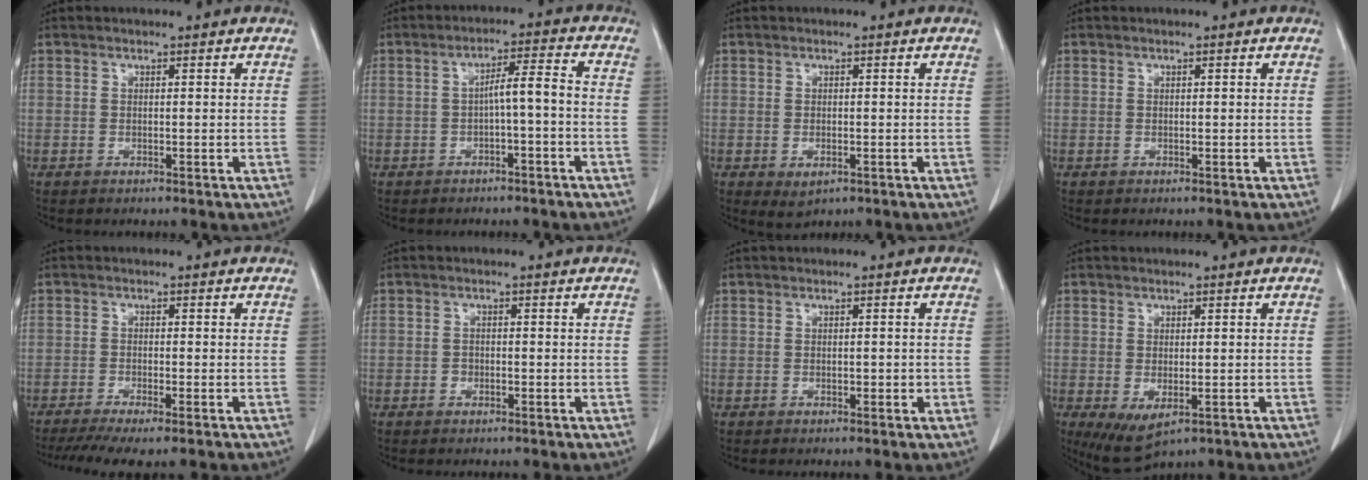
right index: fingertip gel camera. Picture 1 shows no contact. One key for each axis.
{"total": 4.5, "fx": -1.1, "fy": 0.3, "fz": 4.4, "tx": -0.069, "ty": 0.019, "tz": -0.015}
{"total": 2.5, "fx": -1.0, "fy": 1.4, "fz": 1.8, "tx": -0.028, "ty": -0.004, "tz": -0.004}
{"total": 0.0}
{"total": 7.5, "fx": -5.8, "fy": 0.7, "fz": 4.8, "tx": -0.073, "ty": -0.013, "tz": -0.092}
{"total": 1.0, "fx": -0.4, "fy": 0.8, "fz": 0.5, "tx": -0.010, "ty": 0.003, "tz": -0.005}
{"total": 1.1, "fx": -0.2, "fy": 0.5, "fz": 0.9, "tx": -0.014, "ty": 0.000, "tz": -0.001}
{"total": 5.6, "fx": -2.1, "fy": 2.5, "fz": 4.5, "tx": -0.075, "ty": -0.019, "tz": -0.020}